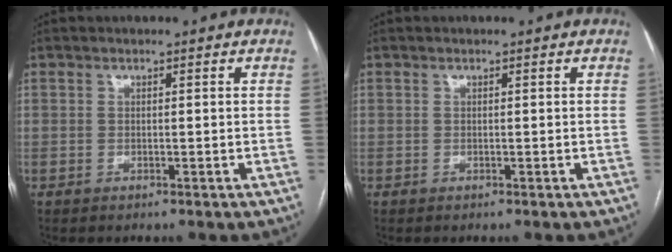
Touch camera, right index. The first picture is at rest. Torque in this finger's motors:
{"motor_torque": [0.02, -0.02, 0.00, 0.00]}